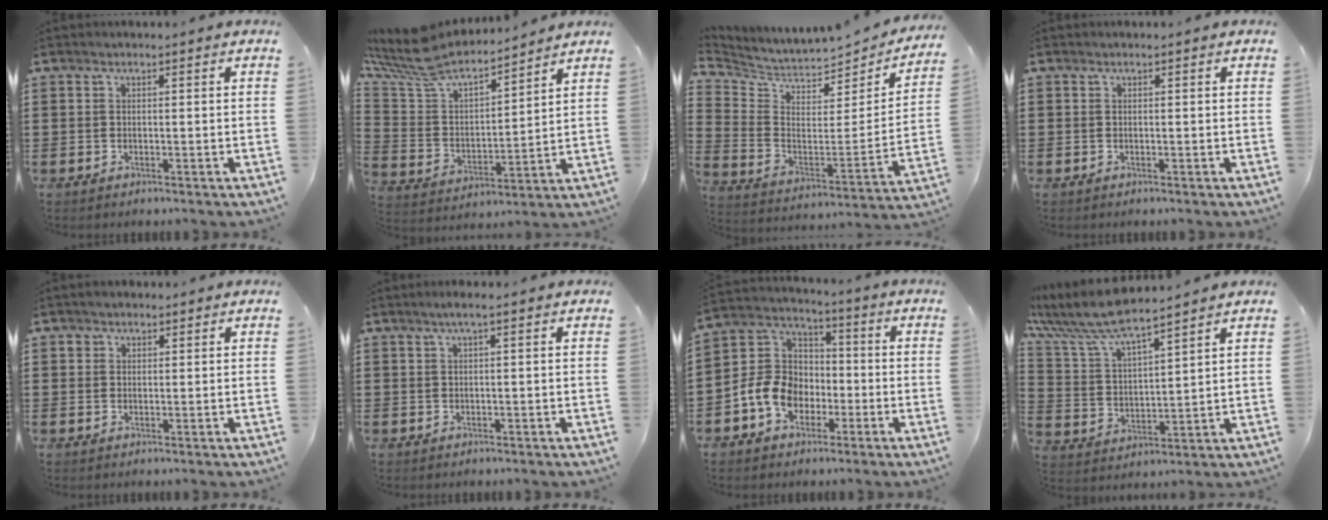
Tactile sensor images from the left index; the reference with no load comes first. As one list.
[{"total": 8.4, "force": [7.6, 2.3, 2.6], "torque": [-0.097, -0.052, 0.130]}, {"total": 4.0, "force": [3.7, 1.4, 0.6], "torque": [-0.039, -0.045, 0.061]}, {"total": 0.0}, {"total": 1.5, "force": [0.9, 1.1, 0.3], "torque": [-0.009, 0.007, 0.016]}, {"total": 1.4, "force": [0.4, 0.0, 1.3], "torque": [-0.023, -0.001, 0.007]}, {"total": 9.3, "force": [-3.5, 7.3, 4.6], "torque": [-0.137, 0.015, -0.076]}, {"total": 8.2, "force": [7.3, 0.6, 3.6], "torque": [-0.108, -0.039, 0.123]}]